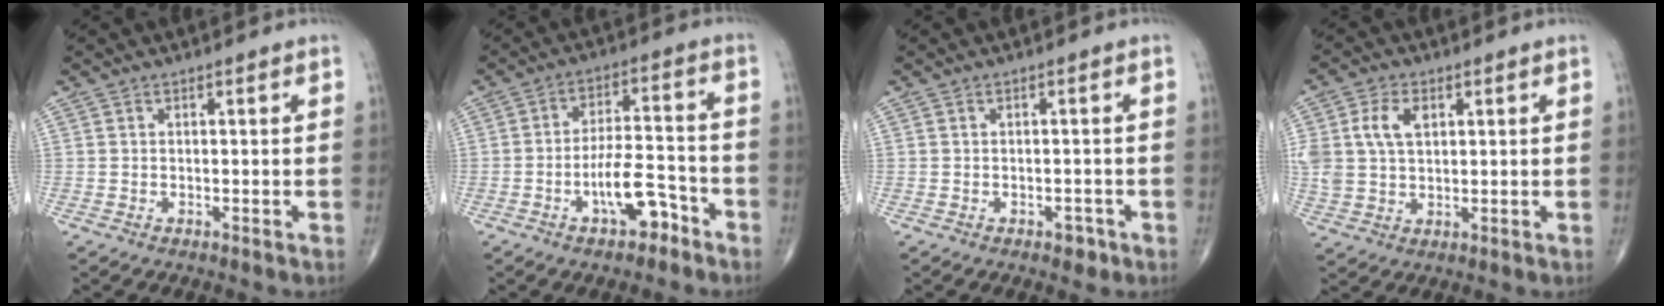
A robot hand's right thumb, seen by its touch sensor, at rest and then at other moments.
{"total": 9.0, "force": [-4.7, 3.7, 6.8], "torque": [-0.107, 0.040, -0.078]}
{"total": 2.1, "force": [-1.1, 1.2, 1.2], "torque": [-0.007, 0.004, -0.012]}
{"total": 9.0, "force": [2.6, 5.9, 6.3], "torque": [-0.130, 0.004, 0.054]}